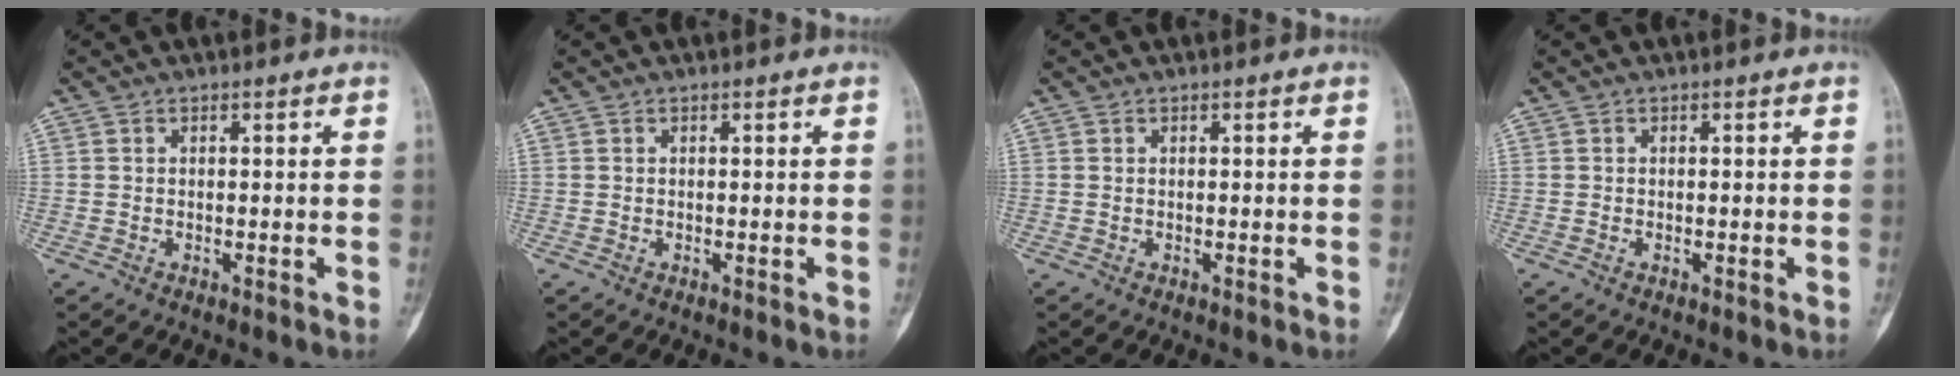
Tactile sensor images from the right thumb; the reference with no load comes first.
{"total": 0.0}
{"total": 0.0}
{"total": 0.0}